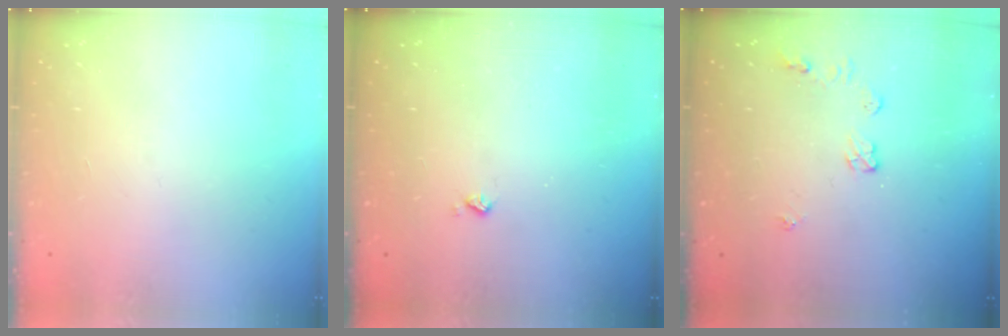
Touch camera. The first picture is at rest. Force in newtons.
{"total": 2.2, "press": 2.2, "slide": 0.4}
{"total": 5.3, "press": 5.2, "slide": 0.3}